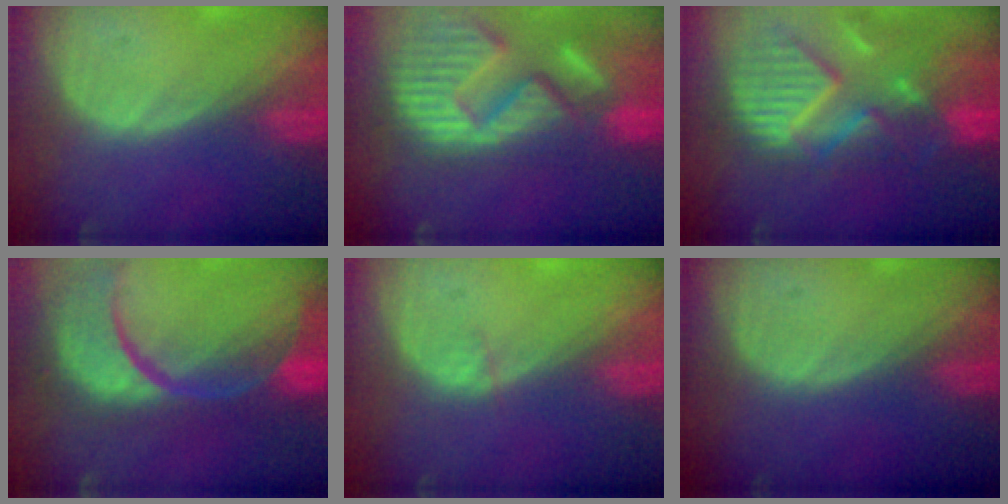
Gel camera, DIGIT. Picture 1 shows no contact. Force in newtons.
{"total": 15.4, "press": 12.7, "slide": 8.6}
{"total": 12.1, "press": 10.5, "slide": 6.0}
{"total": 14.2, "press": 11.3, "slide": 8.7}
{"total": 0.8, "press": 0.7, "slide": 0.4}
{"total": 0.0}